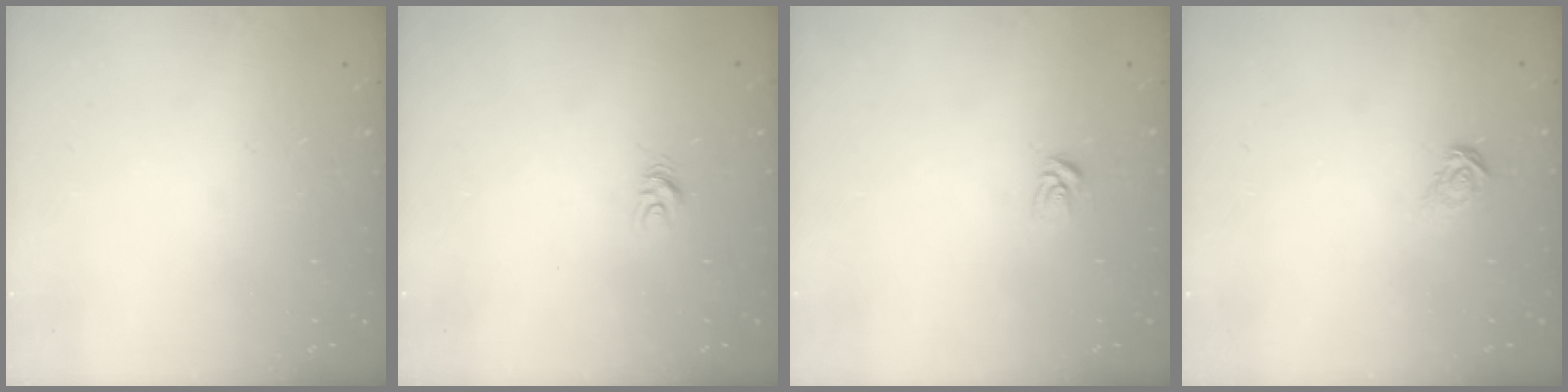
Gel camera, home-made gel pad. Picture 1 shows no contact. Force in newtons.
{"total": 4.6, "press": 4.6, "slide": 0.3}
{"total": 4.8, "press": 4.8, "slide": 0.4}
{"total": 4.3, "press": 4.3, "slide": 0.5}